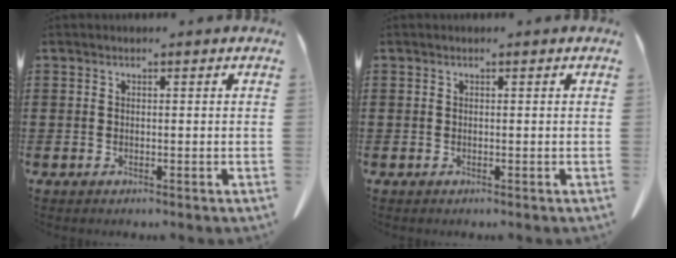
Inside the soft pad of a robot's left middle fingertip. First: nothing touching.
{"total": 0.0}